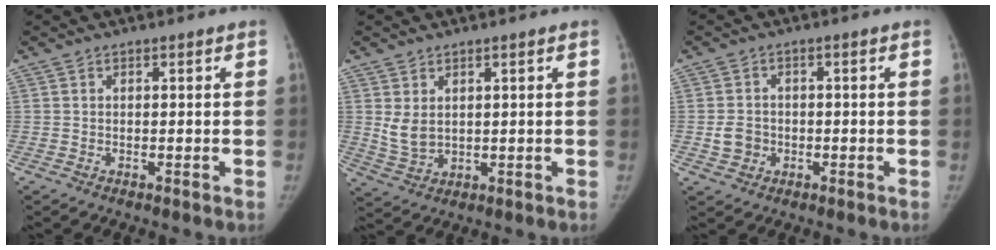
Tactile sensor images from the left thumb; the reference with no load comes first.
{"total": 4.5, "force": [1.3, 2.9, 3.1], "torque": [-0.051, -0.011, 0.039]}
{"total": 3.9, "force": [-0.9, 3.5, 1.6], "torque": [-0.017, 0.009, -0.012]}